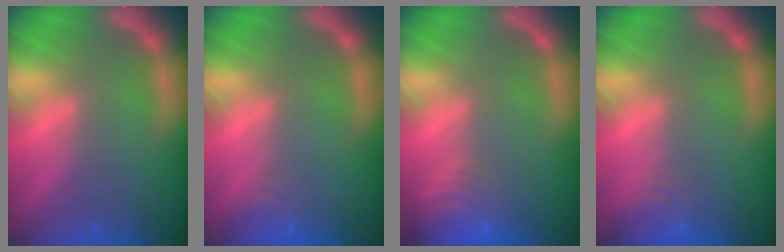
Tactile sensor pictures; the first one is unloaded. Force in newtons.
{"total": 2.4}
{"total": 8.0}
{"total": 3.0}